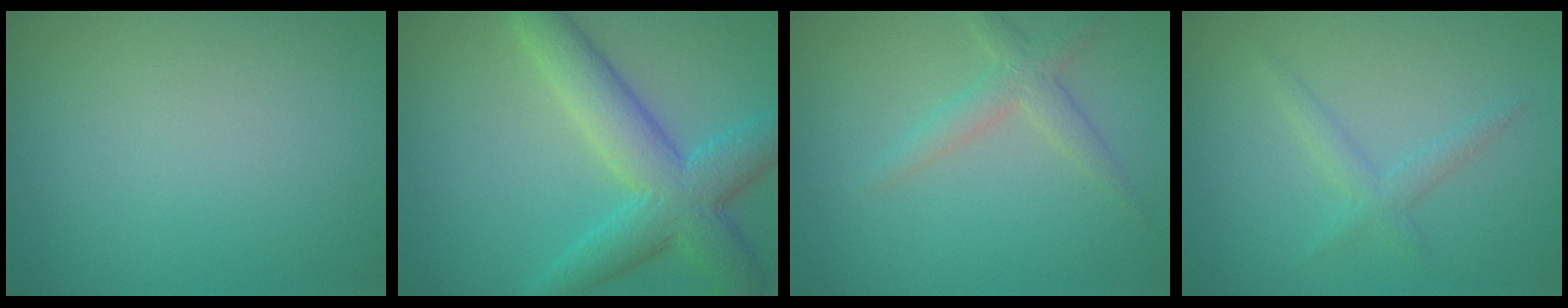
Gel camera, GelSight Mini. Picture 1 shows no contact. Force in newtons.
{"total": 6.8, "press": 6.8, "slide": 0.1}
{"total": 2.2, "press": 2.2, "slide": 0.0}
{"total": 1.6, "press": 1.6, "slide": 0.1}